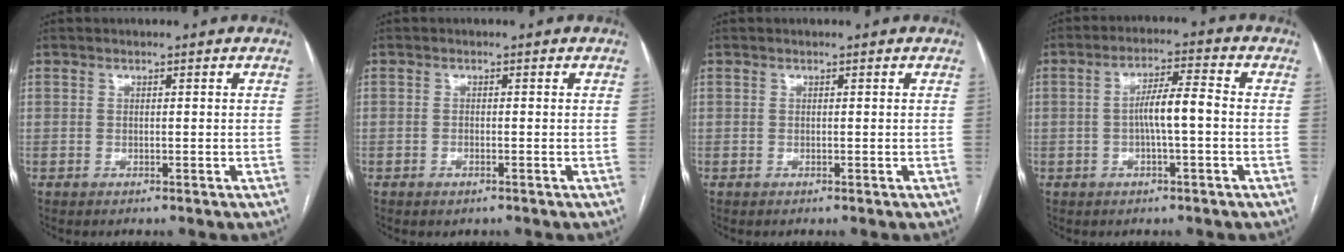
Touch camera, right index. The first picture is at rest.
{"total": 1.0, "force": [-0.6, 0.4, 0.6], "torque": [-0.011, -0.001, -0.005]}
{"total": 0.0}
{"total": 6.0, "force": [-0.7, 0.6, 5.9], "torque": [-0.107, 0.013, -0.013]}